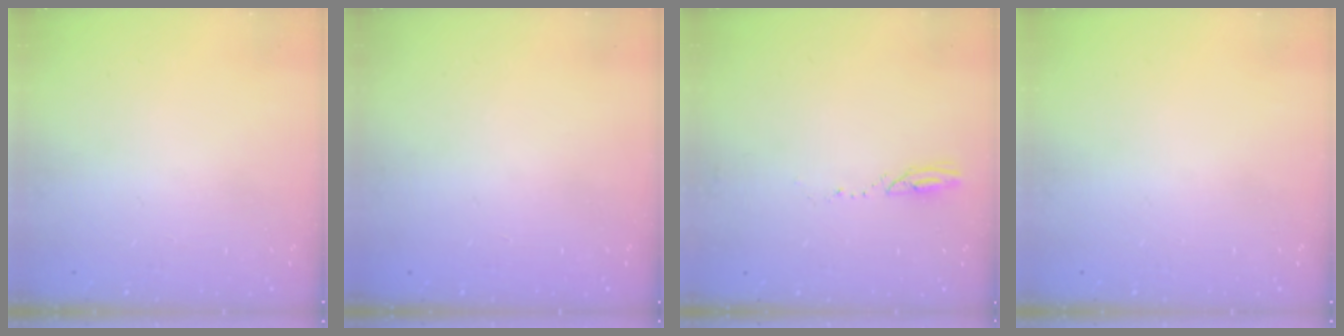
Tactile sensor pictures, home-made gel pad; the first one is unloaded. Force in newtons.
{"total": 0.0}
{"total": 2.6, "press": 2.6, "slide": 0.3}
{"total": 0.0}